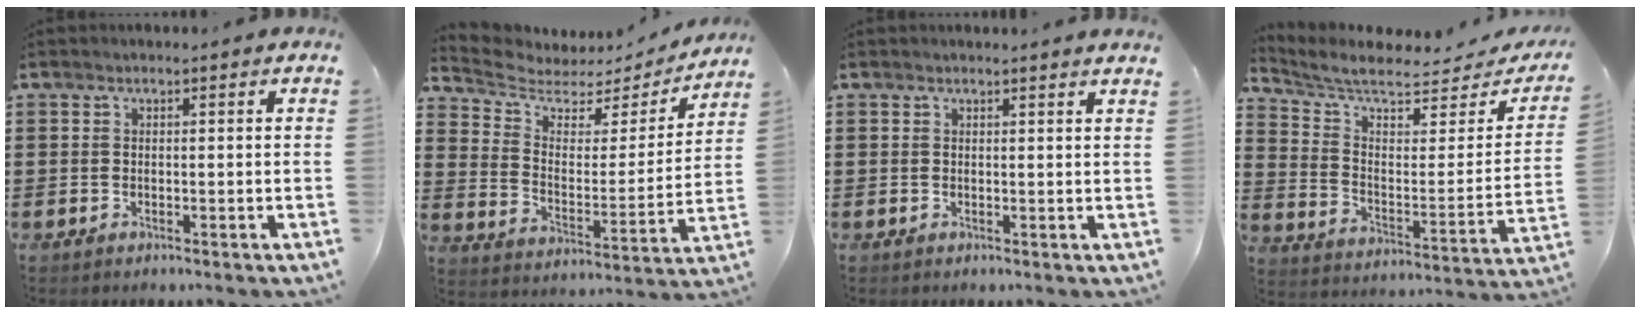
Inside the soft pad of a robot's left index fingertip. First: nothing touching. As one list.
[{"total": 4.7, "force": [4.1, 2.0, 1.1], "torque": [-0.052, -0.030, 0.065]}, {"total": 1.0, "force": [0.9, -0.2, 0.3], "torque": [-0.006, -0.003, 0.018]}, {"total": 6.7, "force": [6.0, 0.9, 2.8], "torque": [-0.084, -0.045, 0.101]}]